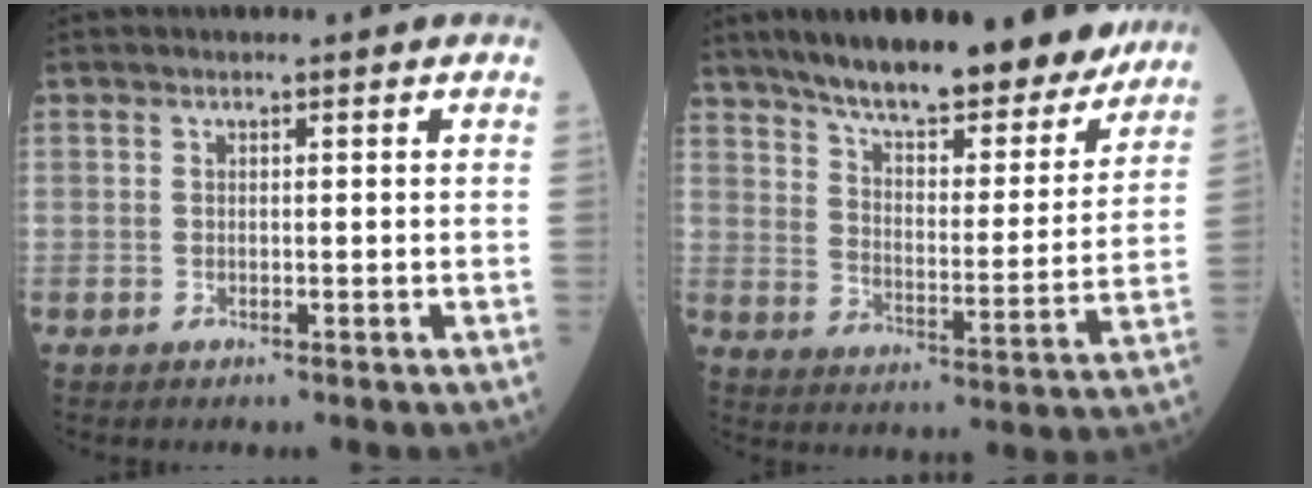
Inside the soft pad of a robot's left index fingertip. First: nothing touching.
{"total": 21.4, "force": [18.2, 4.5, 10.4], "torque": [-0.150, -0.014, 0.254]}